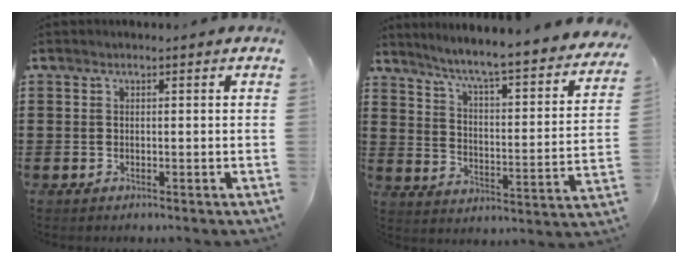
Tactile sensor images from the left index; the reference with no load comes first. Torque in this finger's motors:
{"motor_torque": [0.59, 0.53, 0.64, 0.14]}